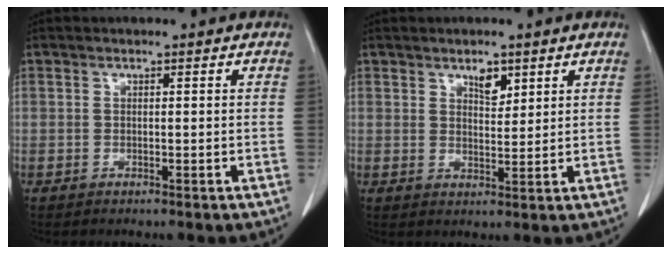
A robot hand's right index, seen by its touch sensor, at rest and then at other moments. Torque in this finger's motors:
{"motor_torque": [0.06, 0.06, 0.06, 0.03]}